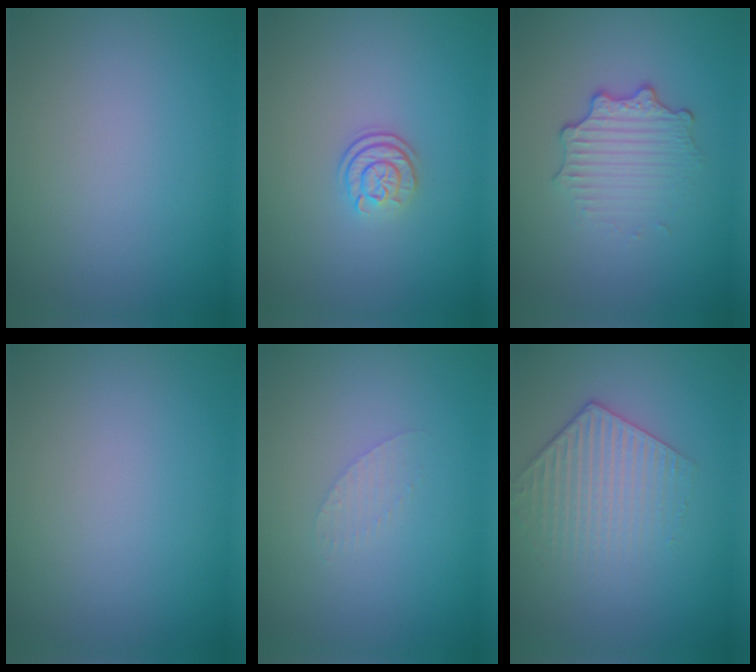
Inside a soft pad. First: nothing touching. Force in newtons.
{"total": 2.4, "press": 1.8, "slide": 1.5}
{"total": 3.4, "press": 2.7, "slide": 2.0}
{"total": 0.0}
{"total": 1.0, "press": 1.0, "slide": 0.1}
{"total": 3.2, "press": 2.8, "slide": 1.5}